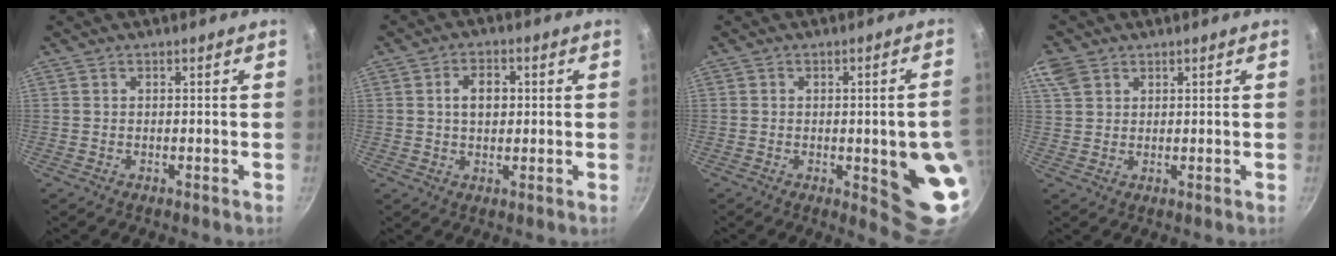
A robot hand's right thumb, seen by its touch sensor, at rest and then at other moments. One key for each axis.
{"total": 4.9, "fx": 0.7, "fy": 3.3, "fz": 3.5, "tx": -0.041, "ty": 0.009, "tz": 0.009}
{"total": 12.2, "fx": -2.0, "fy": 3.4, "fz": 11.5, "tx": -0.105, "ty": 0.005, "tz": -0.019}
{"total": 6.5, "fx": 3.4, "fy": 4.7, "fz": 3.0, "tx": -0.056, "ty": 0.012, "tz": 0.066}